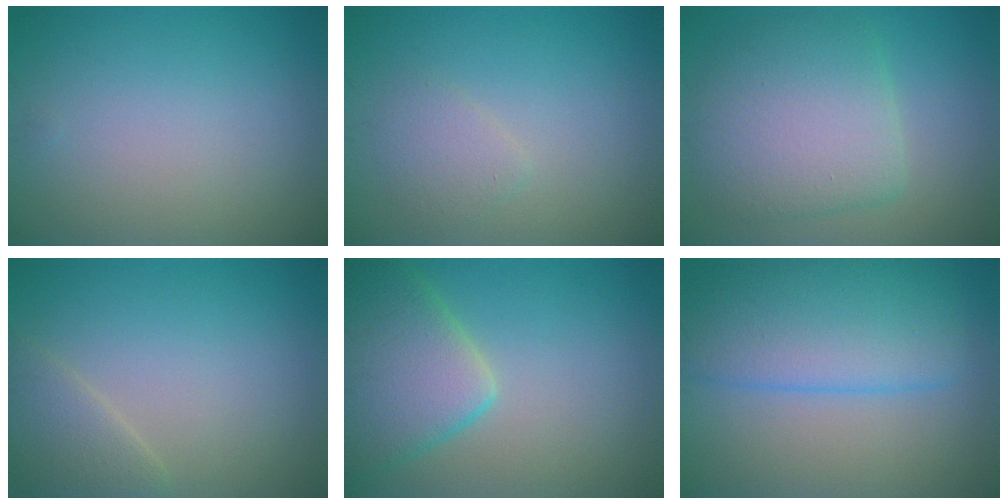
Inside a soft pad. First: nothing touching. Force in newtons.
{"total": 1.8, "press": 1.8, "slide": 0.2}
{"total": 7.1, "press": 7.1, "slide": 0.5}
{"total": 2.5, "press": 2.5, "slide": 0.2}
{"total": 7.4, "press": 7.3, "slide": 0.6}
{"total": 7.0, "press": 7.0, "slide": 0.6}